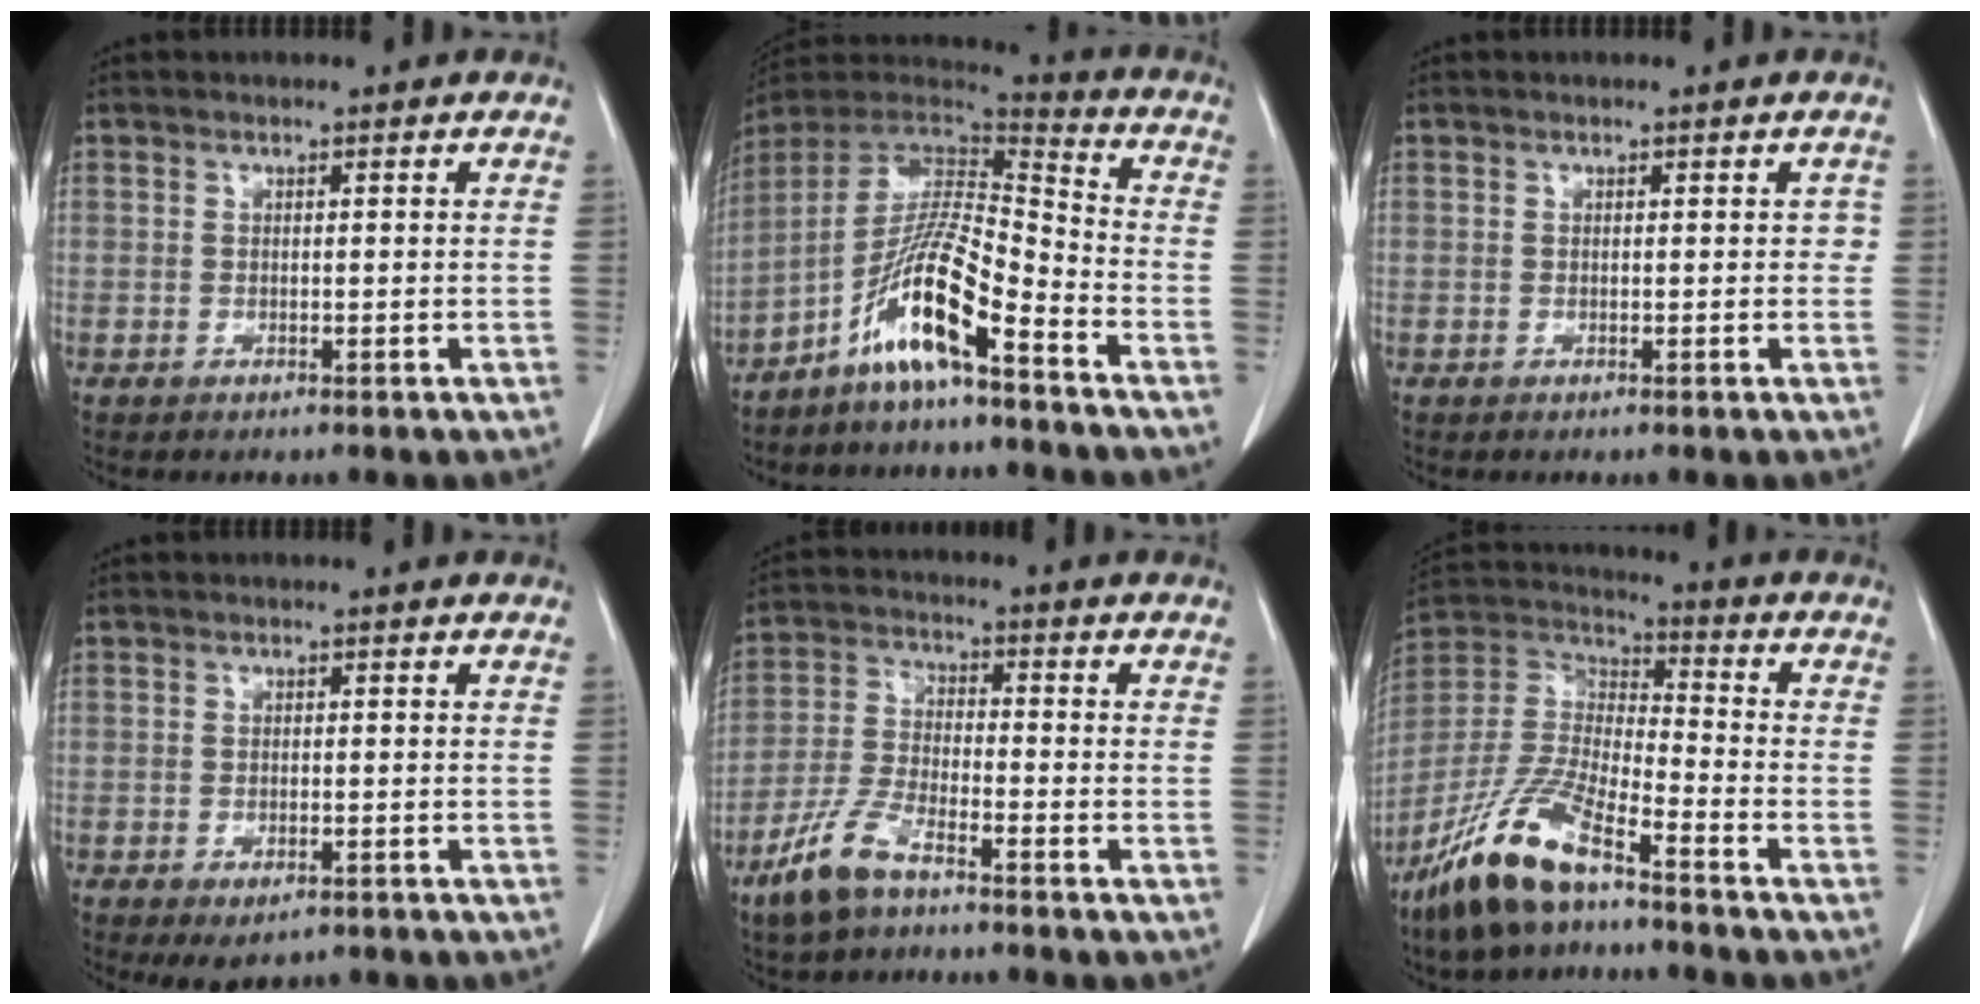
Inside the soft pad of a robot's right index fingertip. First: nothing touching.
{"total": 12.6, "force": [-7.4, 1.0, 10.1], "torque": [-0.195, 0.004, -0.141]}
{"total": 0.9, "force": [0.1, 0.8, 0.5], "torque": [0.003, 0.010, 0.000]}
{"total": 3.2, "force": [-1.9, 1.6, 2.0], "torque": [-0.025, -0.005, -0.015]}
{"total": 8.0, "force": [-5.6, 2.2, 5.2], "torque": [-0.120, -0.012, -0.115]}
{"total": 14.4, "force": [-10.0, 3.0, 10.0], "torque": [-0.216, -0.010, -0.191]}